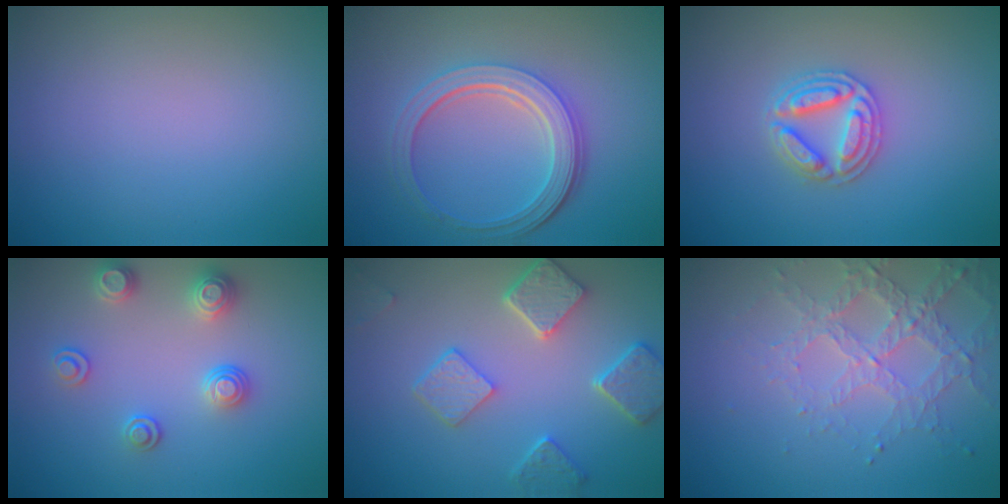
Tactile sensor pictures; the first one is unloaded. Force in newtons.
{"total": 5.1, "press": 3.8, "slide": 3.4}
{"total": 3.7, "press": 3.6, "slide": 0.6}
{"total": 2.7, "press": 2.6, "slide": 0.3}
{"total": 5.0, "press": 4.0, "slide": 3.0}
{"total": 3.1, "press": 3.1, "slide": 0.6}